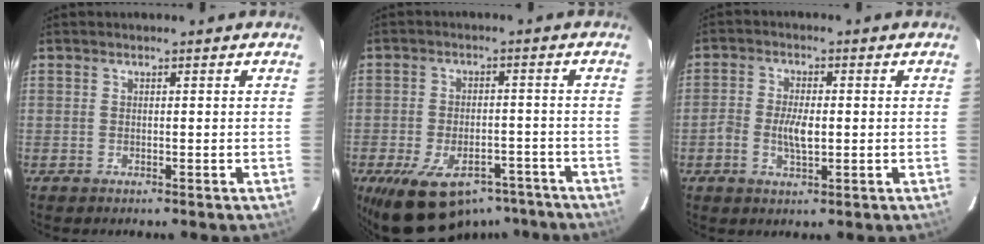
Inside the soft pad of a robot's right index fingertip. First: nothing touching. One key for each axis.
{"total": 16.6, "fx": -11.2, "fy": 8.7, "fz": 8.5, "tx": -0.177, "ty": -0.003, "tz": -0.154}
{"total": 5.1, "fx": -0.9, "fy": 2.4, "fz": 4.4, "tx": -0.091, "ty": 0.002, "tz": -0.019}